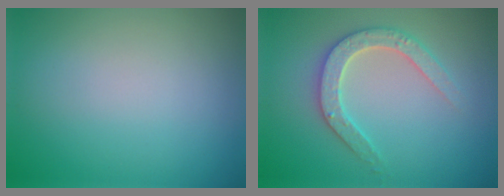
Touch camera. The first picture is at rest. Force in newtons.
{"total": 3.8, "press": 3.7, "slide": 0.8}